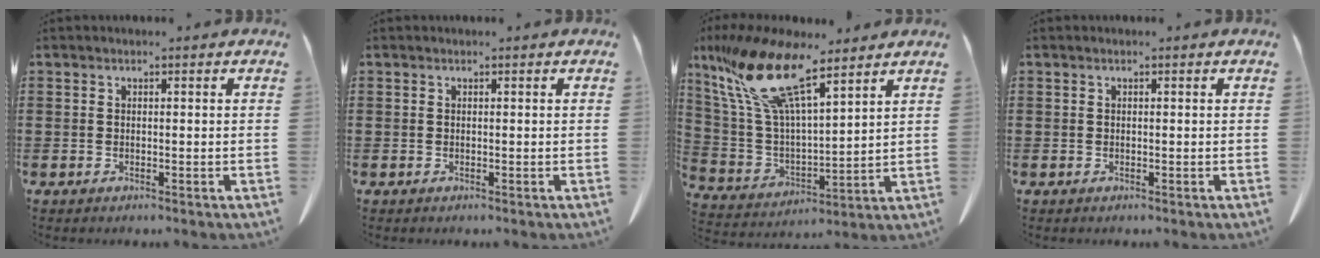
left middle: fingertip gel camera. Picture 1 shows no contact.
{"total": 0.0}
{"total": 14.7, "force": [9.9, 4.0, 10.1], "torque": [-0.249, -0.043, 0.166]}
{"total": 0.0}